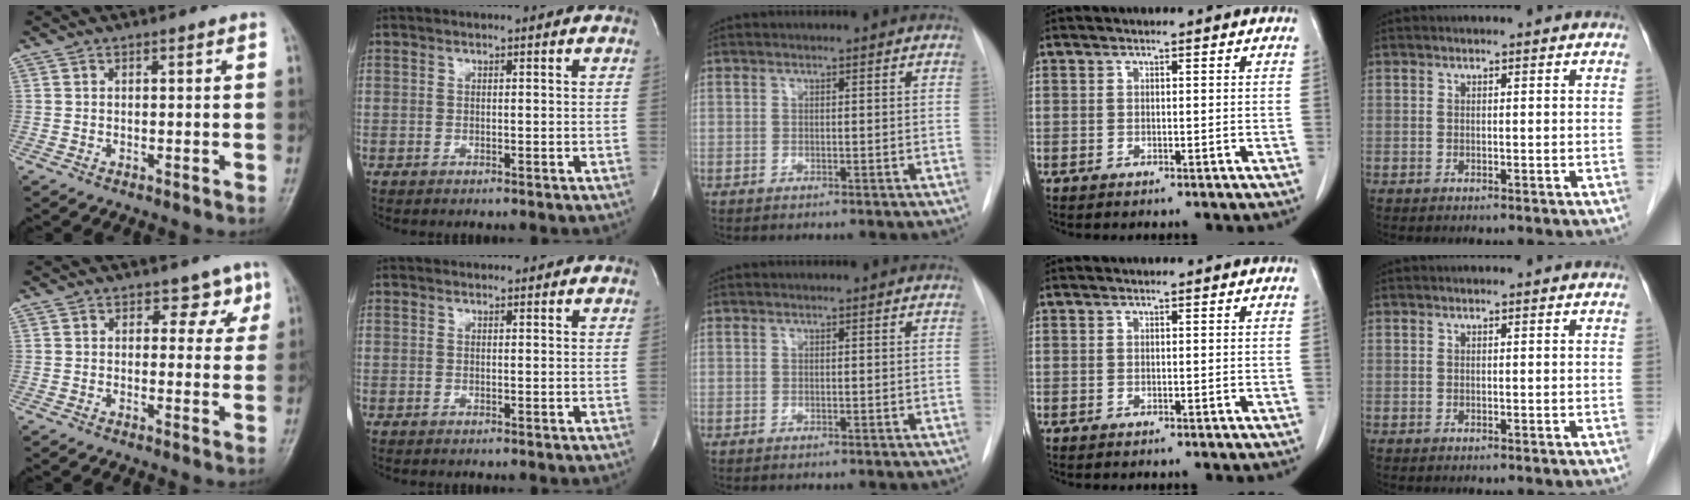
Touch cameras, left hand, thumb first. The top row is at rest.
{"thumb": {"total": 4.3, "force": [2.1, 3.2, 2.0], "torque": [0.013, -0.006, 0.021]}, "index": {"total": 1.4, "force": [1.3, 0.6, 0.0], "torque": [-0.008, 0.010, 0.014]}}